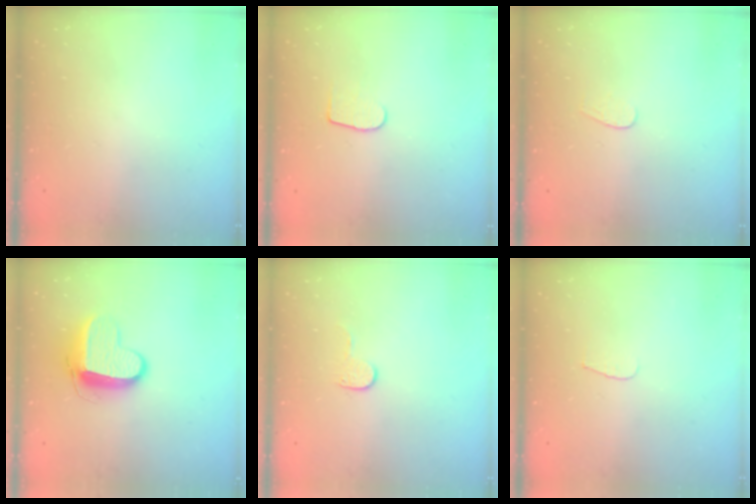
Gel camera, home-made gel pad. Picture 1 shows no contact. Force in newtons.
{"total": 5.8, "press": 5.8, "slide": 0.5}
{"total": 3.5, "press": 3.5, "slide": 0.3}
{"total": 10.7, "press": 10.6, "slide": 1.1}
{"total": 3.8, "press": 3.8, "slide": 0.4}
{"total": 3.4, "press": 3.4, "slide": 0.3}